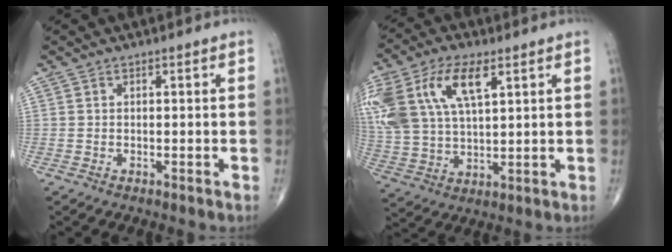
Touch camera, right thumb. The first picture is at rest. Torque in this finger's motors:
{"motor_torque": [0.38, 1.23, 1.58, 0.56, 0.15]}